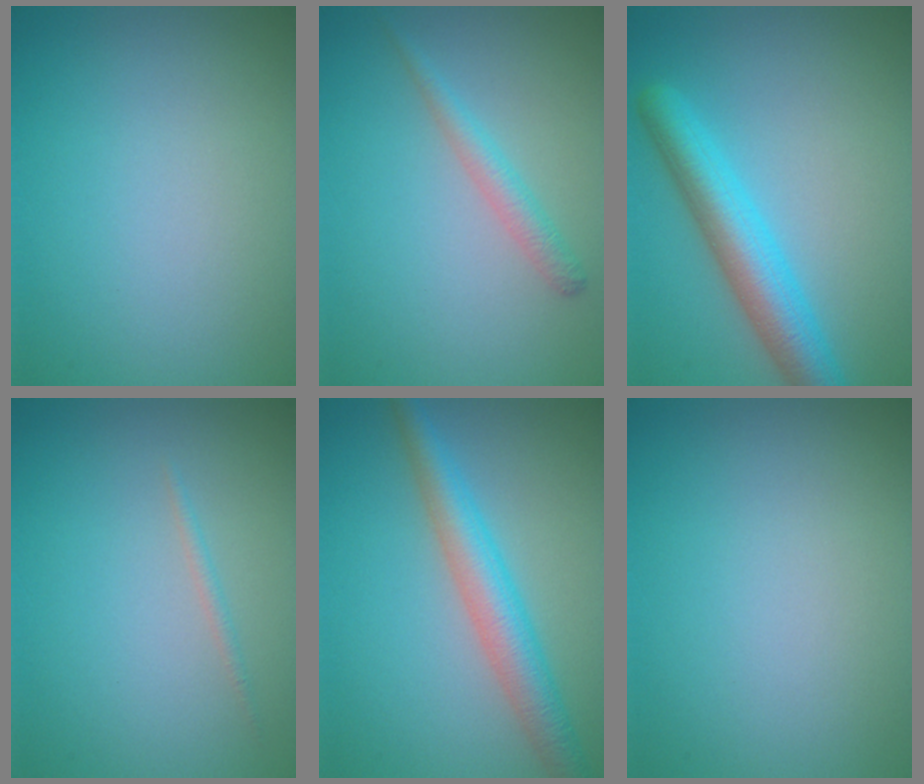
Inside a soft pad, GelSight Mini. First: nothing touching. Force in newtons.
{"total": 1.7, "press": 1.7, "slide": 0.1}
{"total": 5.5, "press": 5.5, "slide": 0.2}
{"total": 0.6, "press": 0.6, "slide": 0.0}
{"total": 4.5, "press": 4.5, "slide": 0.1}
{"total": 0.0}